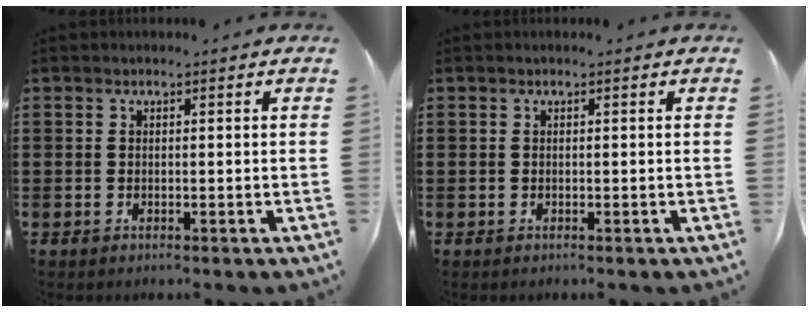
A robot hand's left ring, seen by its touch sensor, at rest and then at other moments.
{"total": 0.0}